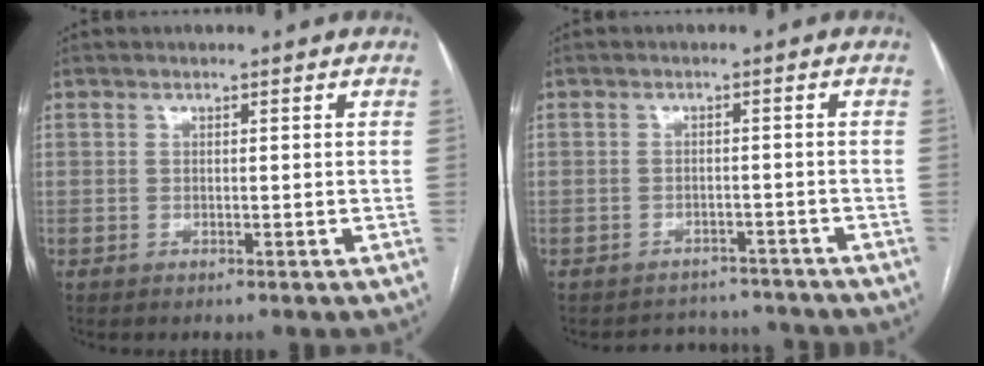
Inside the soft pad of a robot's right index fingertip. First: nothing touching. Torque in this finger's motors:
{"motor_torque": [-0.49, 0.20, -0.14, -0.06]}